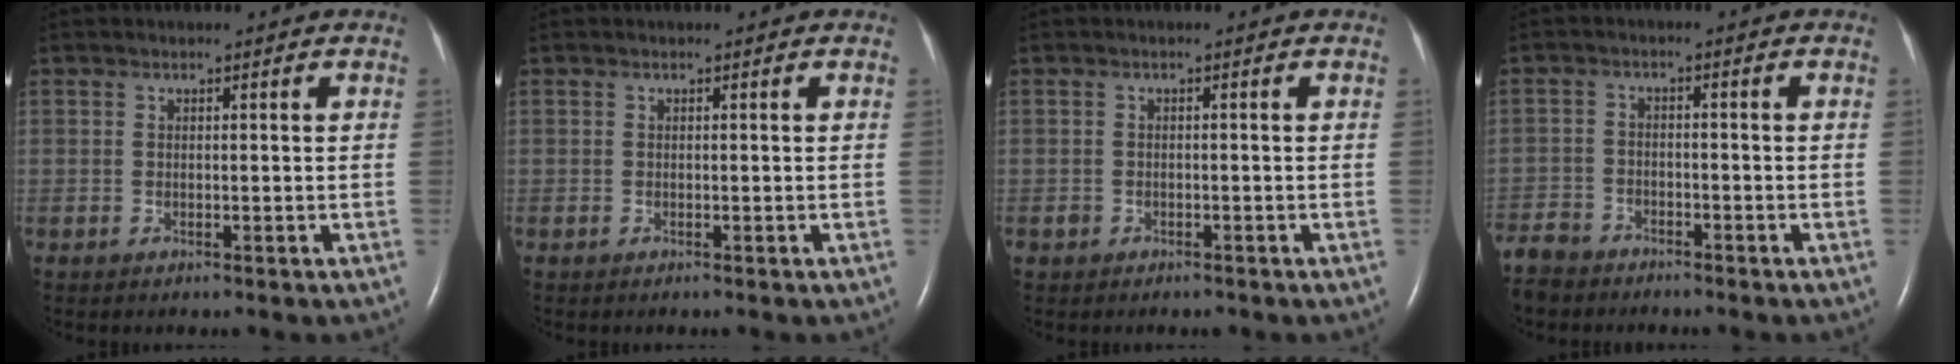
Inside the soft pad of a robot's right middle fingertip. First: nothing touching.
{"total": 0.0}
{"total": 1.2, "force": [-0.9, 0.9, 0.2], "torque": [-0.010, 0.003, -0.012]}
{"total": 5.9, "force": [-5.4, 2.3, 0.8], "torque": [-0.020, -0.012, -0.103]}